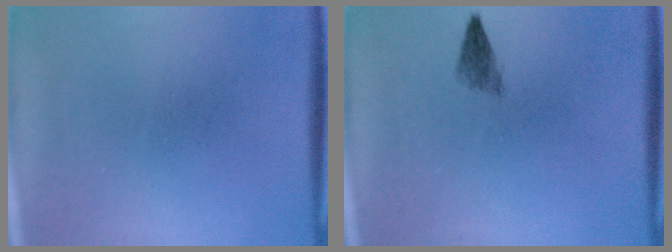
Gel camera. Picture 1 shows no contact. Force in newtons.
{"total": 1.9}